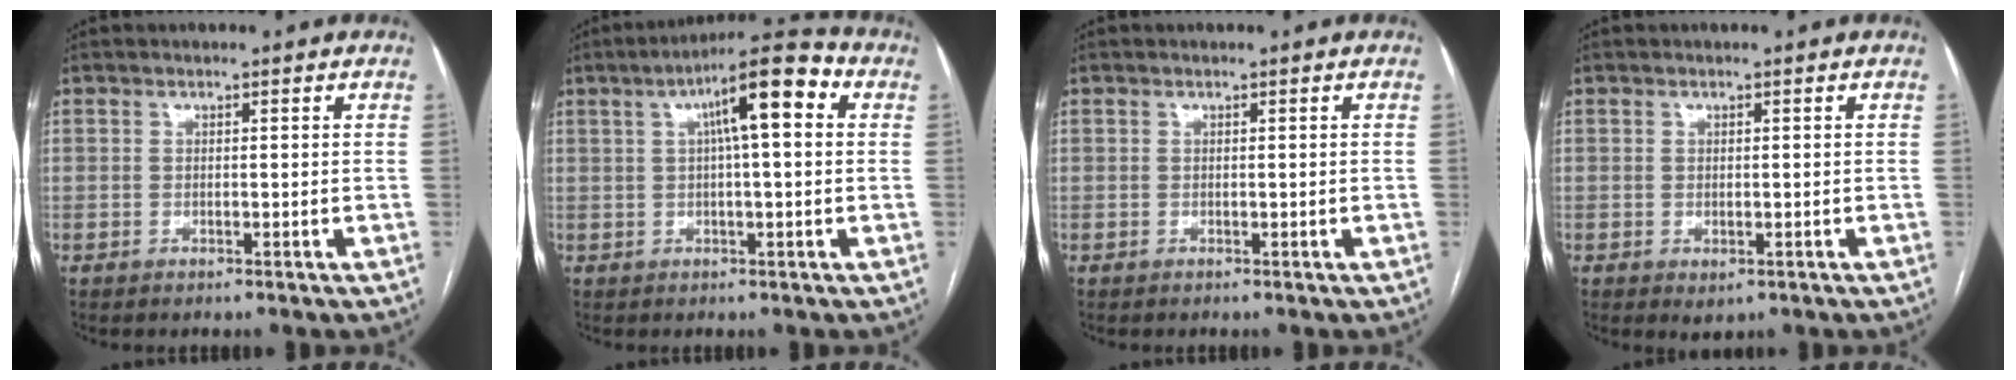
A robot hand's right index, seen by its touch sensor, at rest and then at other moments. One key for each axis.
{"total": 10.6, "fx": 3.0, "fy": 1.7, "fz": 10.0, "tx": -0.159, "ty": 0.036, "tz": 0.042}
{"total": 0.0}
{"total": 1.6, "fx": -0.6, "fy": 0.9, "fz": 1.2, "tx": -0.013, "ty": -0.002, "tz": 0.001}